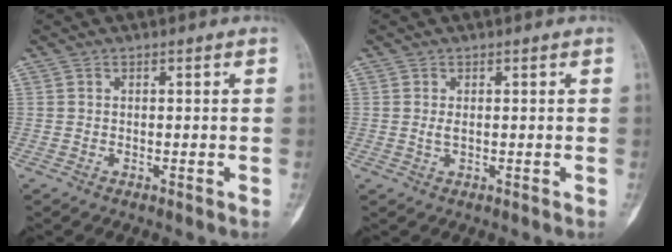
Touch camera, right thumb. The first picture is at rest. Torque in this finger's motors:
{"motor_torque": [0.67, -0.02, 0.16, -0.14, 0.09]}